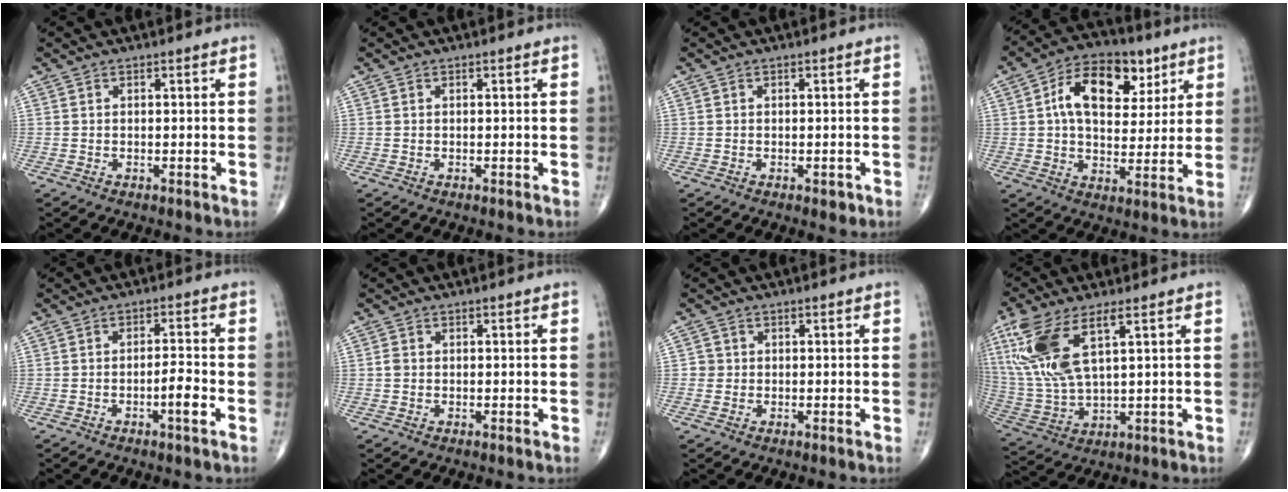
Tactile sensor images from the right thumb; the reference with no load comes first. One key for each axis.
{"total": 0.0}
{"total": 1.2, "fx": -0.5, "fy": 0.7, "fz": 0.8, "tx": -0.005, "ty": -0.001, "tz": -0.006}
{"total": 15.2, "fx": 5.3, "fy": 9.4, "fz": 10.7, "tx": -0.142, "ty": -0.002, "tz": 0.083}
{"total": 4.1, "fx": -1.7, "fy": 0.6, "fz": 3.7, "tx": -0.064, "ty": 0.012, "tz": -0.032}
{"total": 1.0, "fx": -0.1, "fy": 0.8, "fz": 0.5, "tx": -0.007, "ty": 0.001, "tz": -0.002}
{"total": 1.5, "fx": -0.1, "fy": 1.5, "fz": 0.1, "tx": 0.009, "ty": 0.006, "tz": -0.005}
{"total": 15.4, "fx": 5.9, "fy": 5.8, "fz": 12.9, "tx": -0.300, "ty": -0.014, "tz": 0.125}